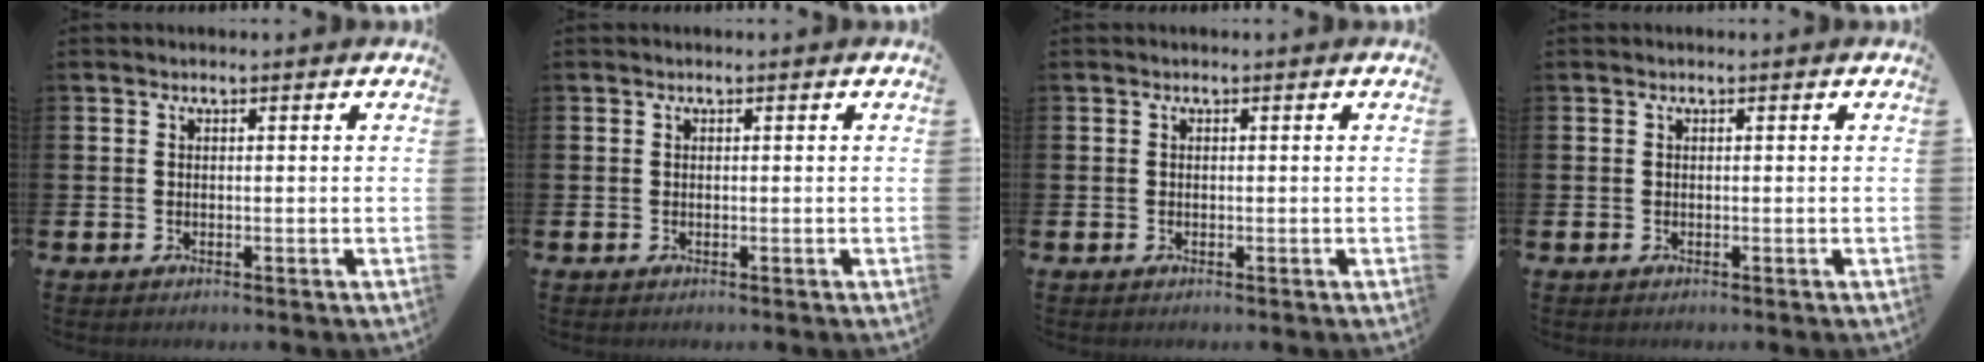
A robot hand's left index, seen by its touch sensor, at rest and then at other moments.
{"total": 0.0}
{"total": 0.0}
{"total": 0.0}